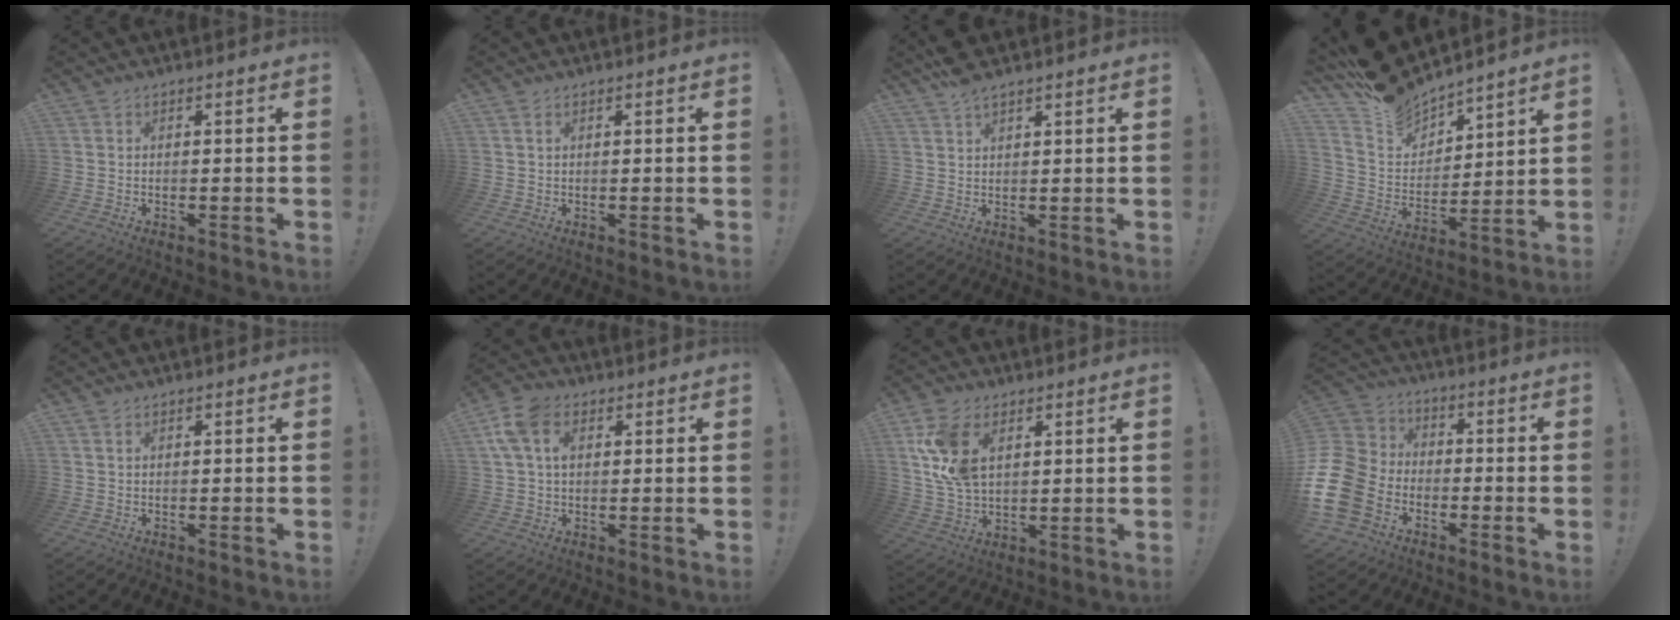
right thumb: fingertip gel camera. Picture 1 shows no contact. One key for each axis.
{"total": 1.1, "fx": 0.6, "fy": 0.4, "fz": 0.9, "tx": -0.011, "ty": -0.002, "tz": 0.008}
{"total": 4.4, "fx": 3.5, "fy": 1.3, "fz": 2.3, "tx": -0.040, "ty": -0.021, "tz": 0.065}
{"total": 12.5, "fx": 11.3, "fy": 4.9, "fz": 1.9, "tx": -0.065, "ty": -0.098, "tz": 0.208}
{"total": 0.9, "fx": 0.4, "fy": 0.4, "fz": 0.7, "tx": -0.015, "ty": 0.001, "tz": 0.008}
{"total": 9.8, "fx": 3.0, "fy": 6.5, "fz": 6.8, "tx": -0.142, "ty": 0.002, "tz": 0.056}
{"total": 13.4, "fx": 4.9, "fy": 8.5, "fz": 9.2, "tx": -0.180, "ty": -0.011, "tz": 0.093}
{"total": 16.3, "fx": -6.3, "fy": 12.3, "fz": 8.7, "tx": -0.176, "ty": 0.049, "tz": -0.106}